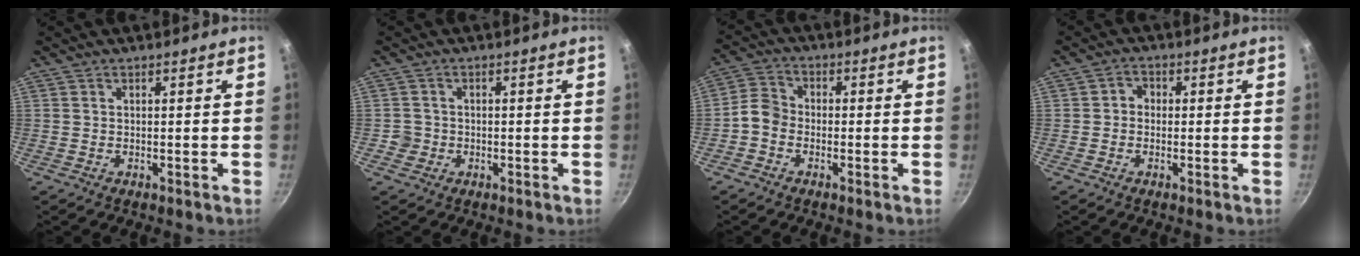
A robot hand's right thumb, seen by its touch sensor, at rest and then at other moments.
{"total": 2.4, "force": [-0.6, 2.3, 0.3], "torque": [0.008, 0.012, -0.006]}
{"total": 4.6, "force": [-1.8, 3.7, 2.2], "torque": [-0.034, 0.025, -0.050]}
{"total": 2.3, "force": [-0.2, 2.1, 1.1], "torque": [-0.008, 0.008, -0.009]}